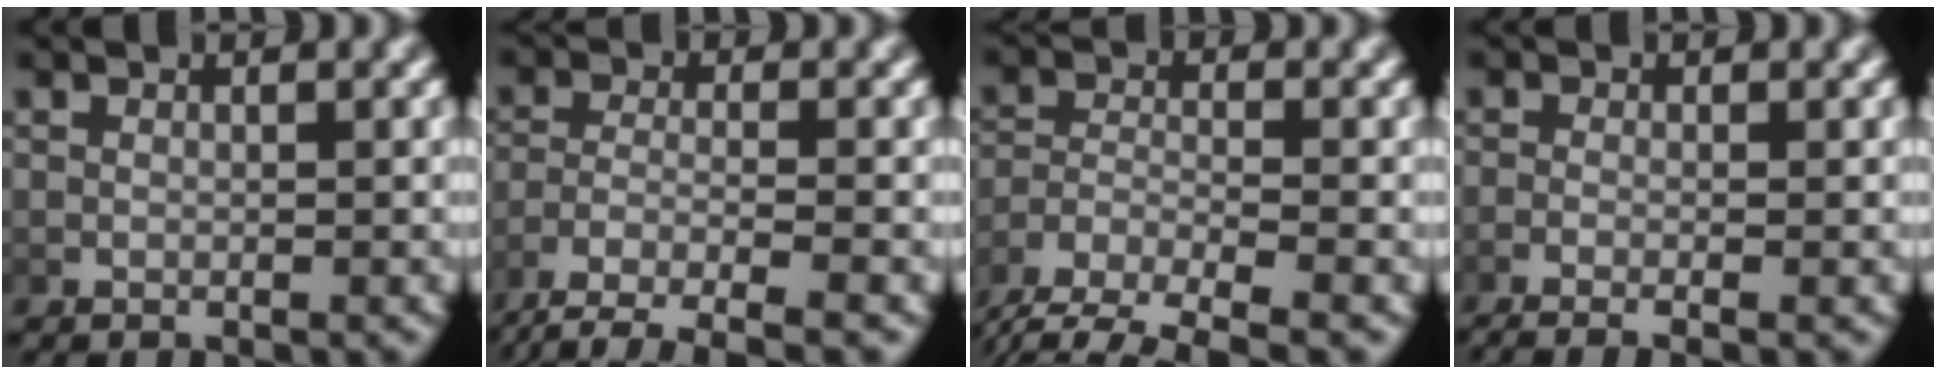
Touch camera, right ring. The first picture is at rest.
{"total": 5.2, "force": [-3.3, 2.0, 3.5], "torque": [-0.067, -0.020, -0.041]}
{"total": 4.5, "force": [-2.3, 2.4, 3.1], "torque": [-0.072, -0.019, -0.031]}
{"total": 3.2, "force": [-2.4, 0.7, 2.0], "torque": [-0.045, -0.012, -0.036]}